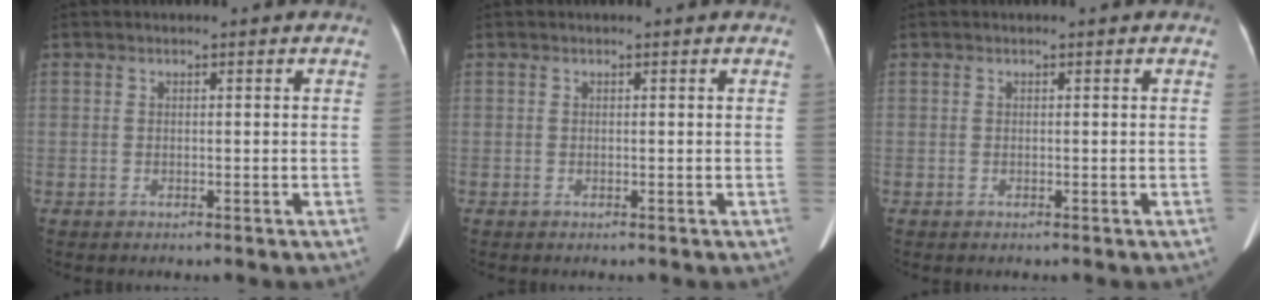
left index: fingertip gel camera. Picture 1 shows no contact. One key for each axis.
{"total": 0.0}
{"total": 0.0}